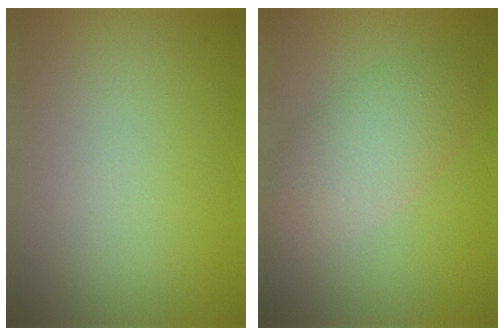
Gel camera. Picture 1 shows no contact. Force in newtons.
{"total": 4.8, "press": 4.8, "slide": 0.2}